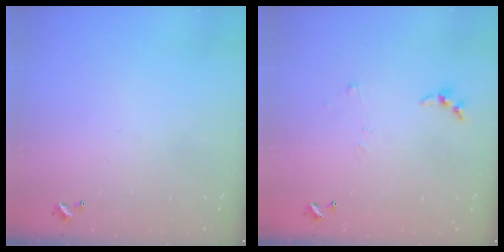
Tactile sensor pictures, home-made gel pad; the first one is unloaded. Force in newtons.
{"total": 4.2, "press": 4.2, "slide": 0.5}